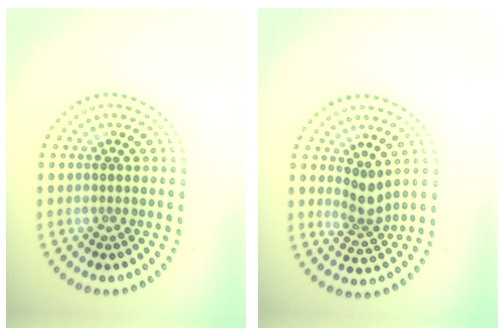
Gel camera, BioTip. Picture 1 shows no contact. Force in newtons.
{"total": 2.4, "press": 1.8, "slide": 1.6}